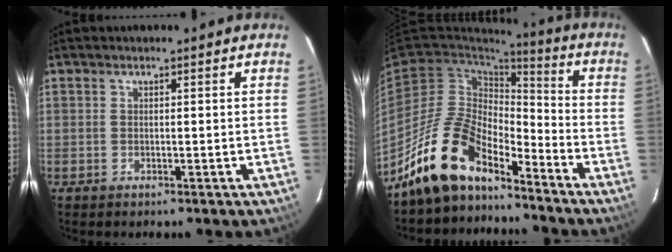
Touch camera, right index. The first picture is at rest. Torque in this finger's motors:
{"motor_torque": [0.69, -0.68, 1.05, 0.21]}